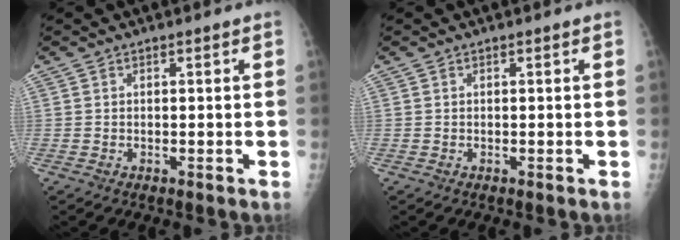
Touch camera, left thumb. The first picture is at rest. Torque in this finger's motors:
{"motor_torque": [0.12, 0.27, -0.28, -0.24, 0.03]}